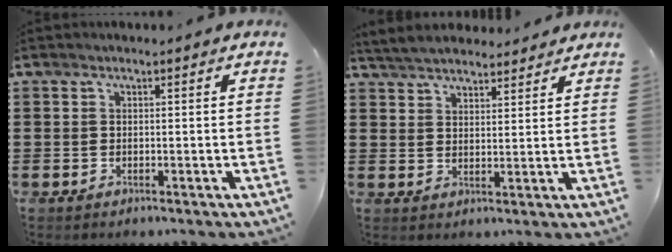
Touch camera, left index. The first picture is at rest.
{"total": 4.4, "force": [4.3, 0.8, 0.7], "torque": [-0.029, -0.008, 0.080]}